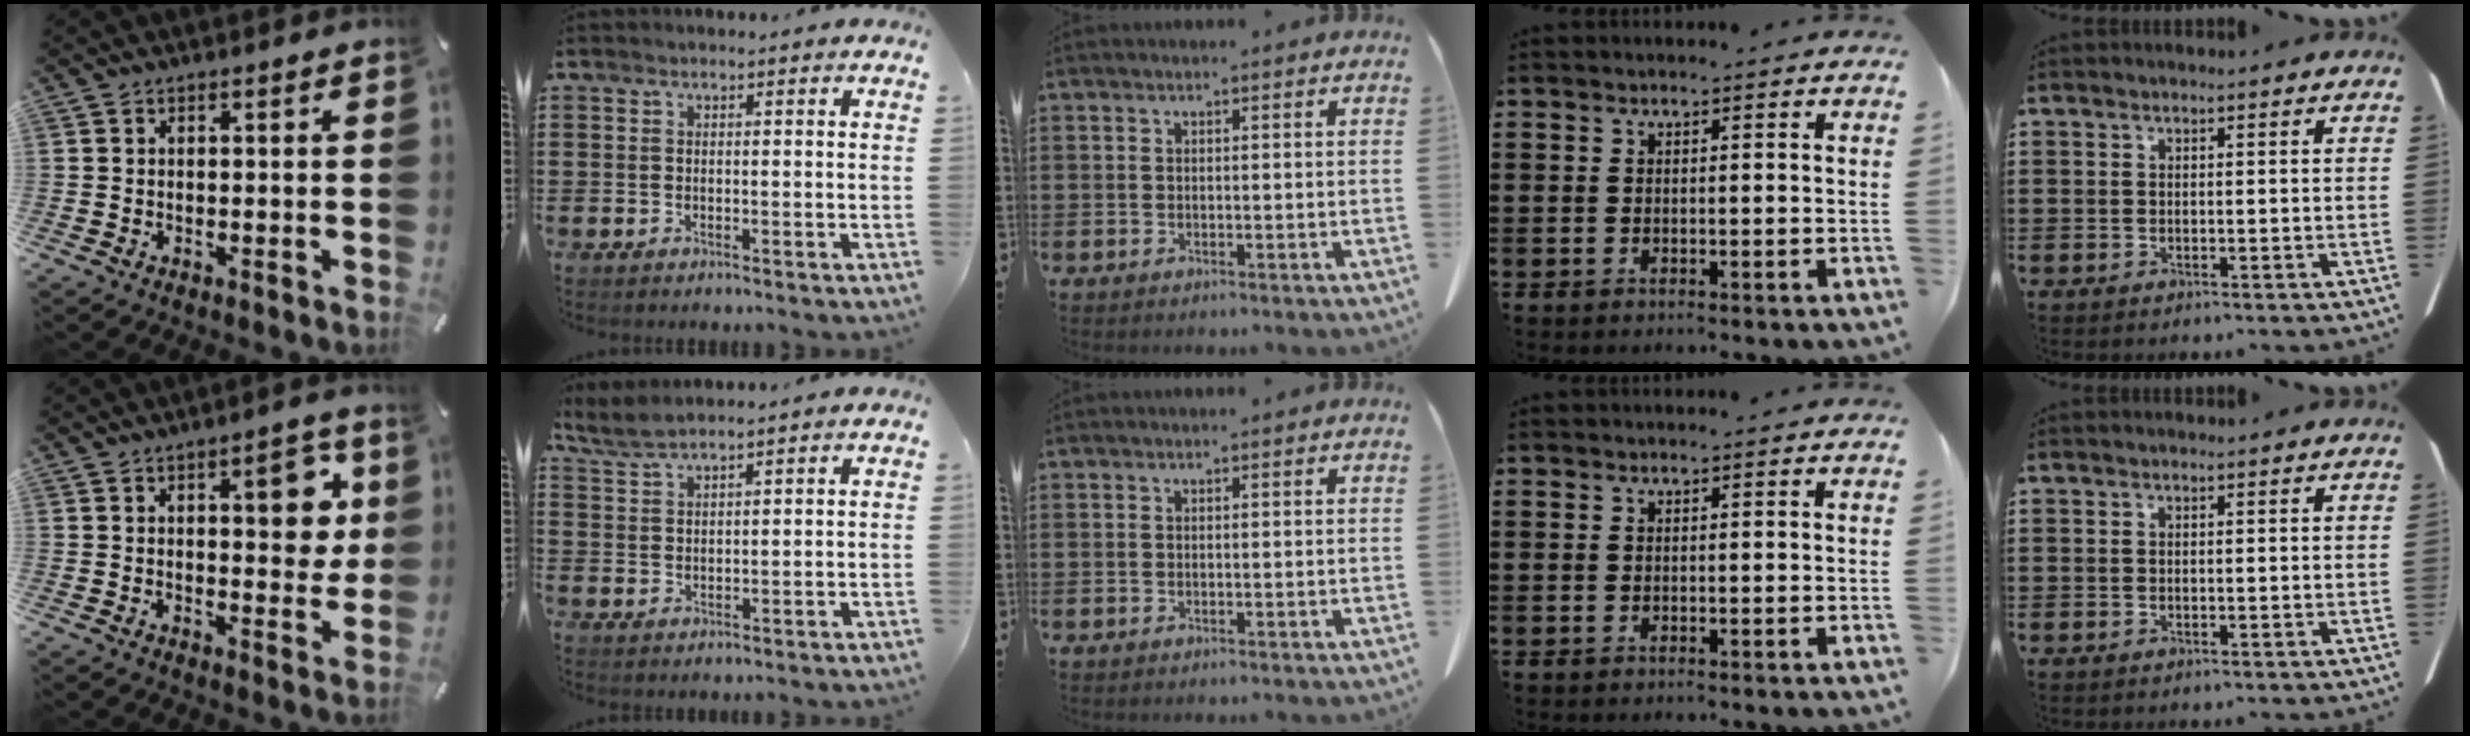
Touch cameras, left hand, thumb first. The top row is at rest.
{"thumb": {"total": 10.6, "force": [3.5, 4.6, 8.9], "torque": [-0.099, -0.016, 0.048]}, "index": {"total": 2.6, "force": [2.3, 0.3, 1.1], "torque": [-0.029, -0.002, 0.045]}}